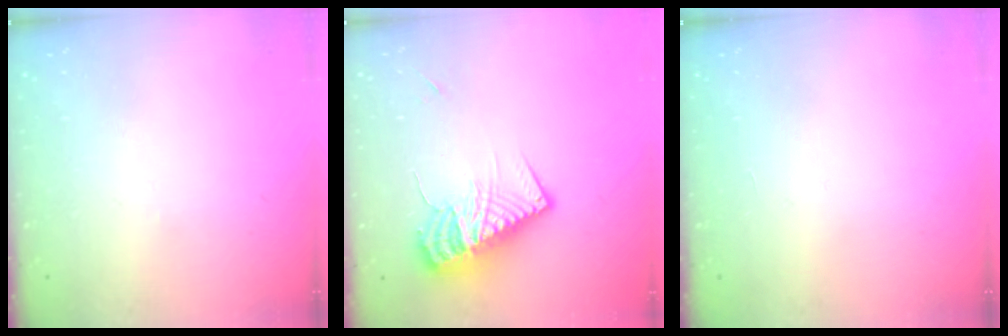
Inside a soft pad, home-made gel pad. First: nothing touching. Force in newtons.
{"total": 12.8, "press": 12.8, "slide": 1.1}
{"total": 0.0}